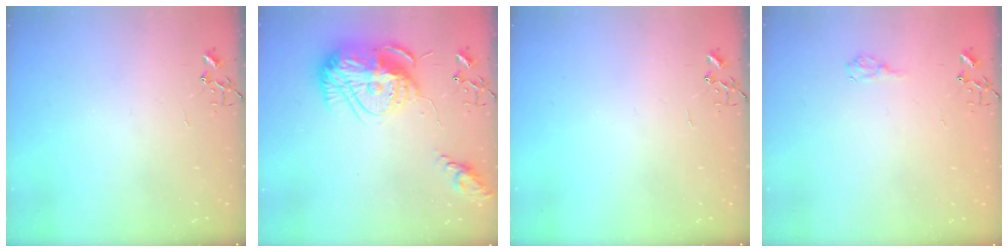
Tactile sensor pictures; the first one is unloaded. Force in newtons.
{"total": 18.7, "press": 18.6, "slide": 1.7}
{"total": 0.0}
{"total": 6.8, "press": 6.8, "slide": 0.9}